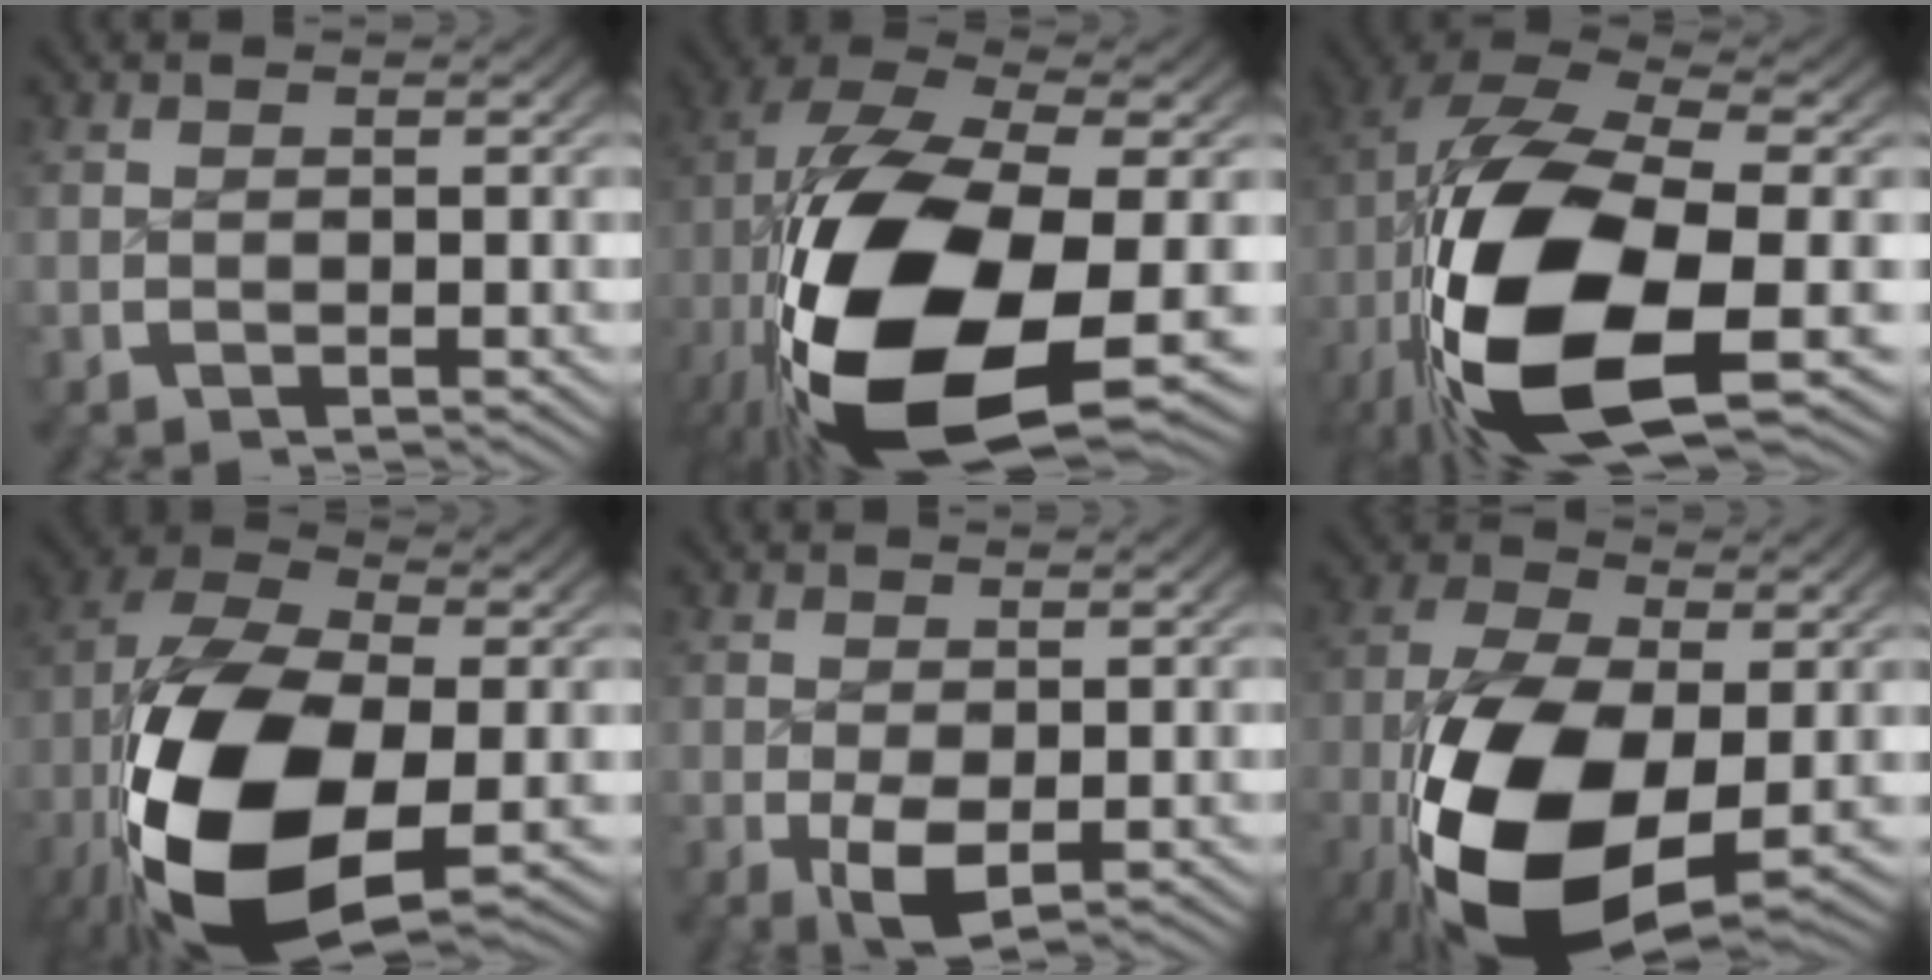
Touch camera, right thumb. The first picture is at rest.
{"total": 22.6, "force": [-3.2, 13.4, 18.0], "torque": [-0.378, -0.081, -0.001]}
{"total": 20.2, "force": [-2.5, 12.0, 16.0], "torque": [-0.356, -0.074, 0.006]}
{"total": 18.2, "force": [-3.8, 10.8, 14.2], "torque": [-0.309, -0.080, -0.017]}
{"total": 3.3, "force": [-0.9, 2.3, 2.3], "torque": [-0.052, -0.022, -0.001]}
{"total": 15.2, "force": [-3.5, 8.9, 11.8], "torque": [-0.252, -0.073, -0.019]}